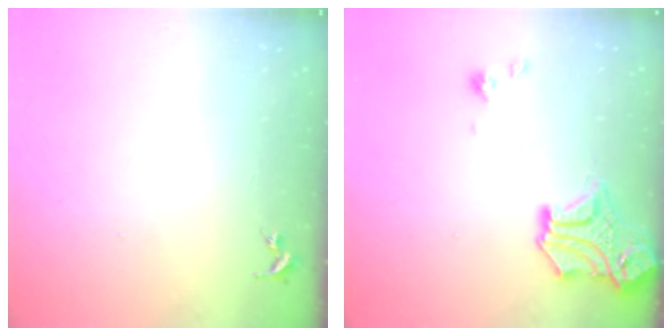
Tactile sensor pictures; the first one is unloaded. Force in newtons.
{"total": 15.8, "press": 15.8, "slide": 1.5}